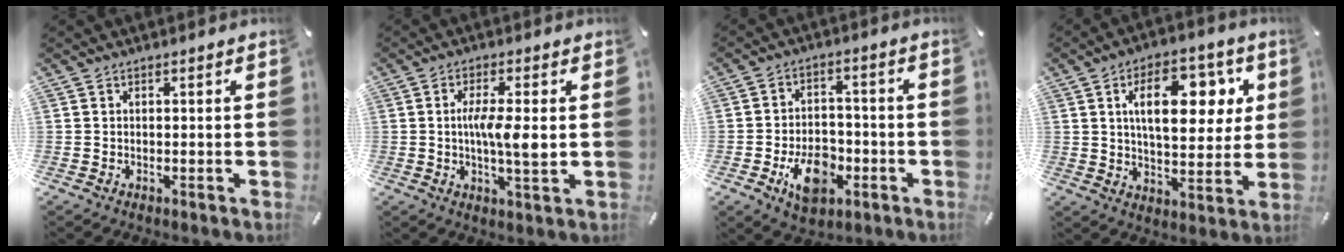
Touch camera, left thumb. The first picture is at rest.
{"total": 7.7, "force": [0.3, 1.4, 7.6], "torque": [-0.137, -0.007, -0.003]}
{"total": 10.8, "force": [-4.0, 7.0, 7.1], "torque": [-0.117, 0.015, -0.067]}
{"total": 16.1, "force": [5.3, 8.9, 12.2], "torque": [-0.178, -0.004, 0.084]}